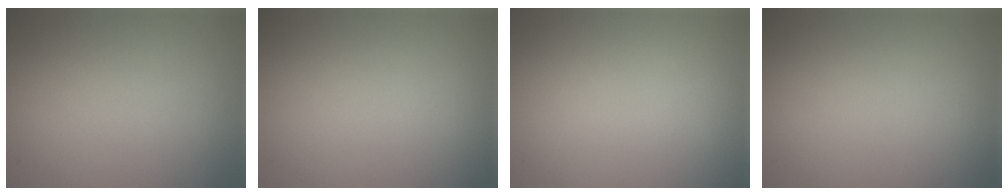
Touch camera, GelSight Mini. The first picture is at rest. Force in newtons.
{"total": 0.0}
{"total": 0.0}
{"total": 0.0}